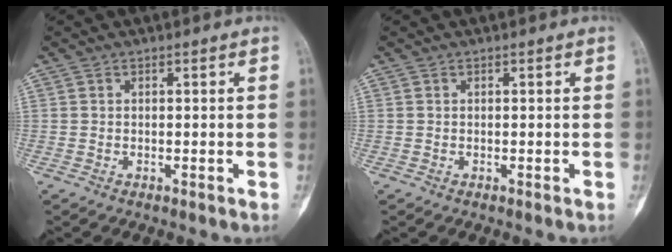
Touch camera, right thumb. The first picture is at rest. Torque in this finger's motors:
{"motor_torque": [-0.04, 0.04, -0.01, 0.01, -0.01]}